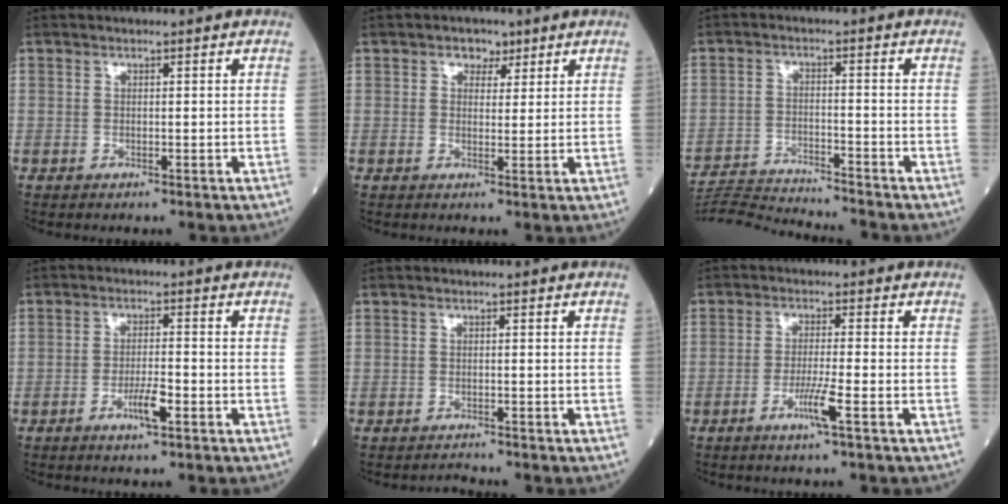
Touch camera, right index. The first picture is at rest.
{"total": 2.6, "force": [1.5, 1.8, 1.1], "torque": [-0.012, 0.005, 0.020]}
{"total": 10.7, "force": [-10.4, -1.6, 1.6], "torque": [-0.023, -0.004, -0.177]}
{"total": 4.0, "force": [-1.9, 0.5, 3.4], "torque": [-0.065, -0.001, -0.036]}
{"total": 0.8, "force": [-0.8, -0.1, -0.2], "torque": [0.002, -0.007, -0.011]}
{"total": 4.2, "force": [-2.0, -0.5, 3.7], "torque": [-0.074, -0.009, -0.042]}